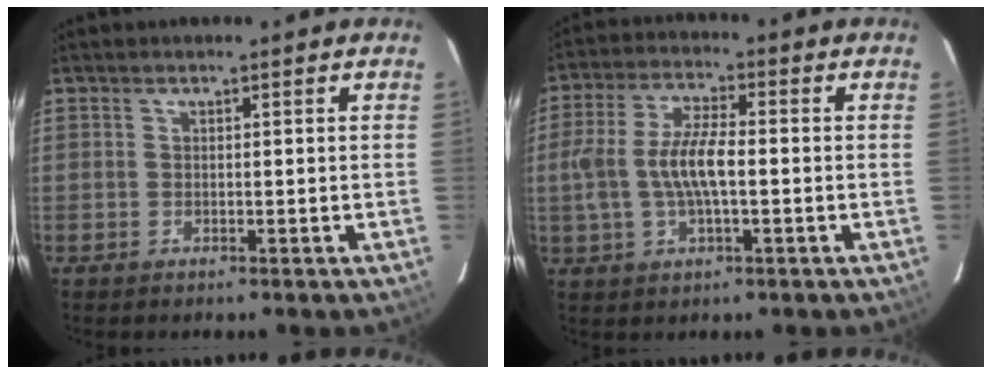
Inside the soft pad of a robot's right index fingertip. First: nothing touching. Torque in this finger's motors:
{"motor_torque": [1.32, -0.34, 0.57, 0.18]}